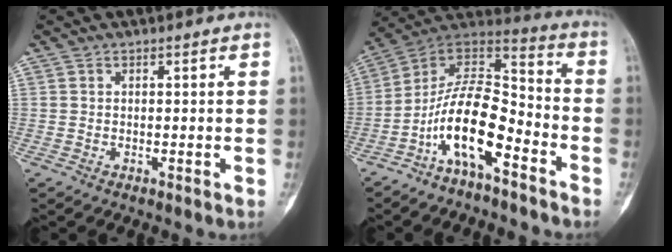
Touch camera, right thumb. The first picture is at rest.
{"total": 14.9, "force": [-7.2, 6.1, 11.5], "torque": [-0.197, 0.094, -0.135]}